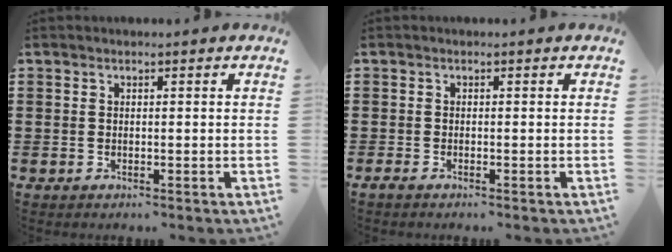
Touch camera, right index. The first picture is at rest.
{"total": 0.6, "force": [-0.5, 0.1, 0.3], "torque": [-0.007, -0.004, -0.009]}